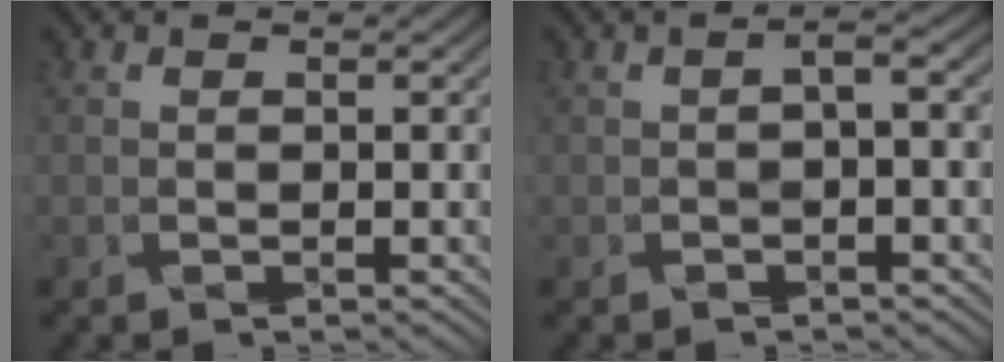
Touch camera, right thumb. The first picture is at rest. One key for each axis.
{"total": 1.5, "fx": -0.4, "fy": 0.2, "fz": 1.4, "tx": -0.039, "ty": 0.004, "tz": -0.006}